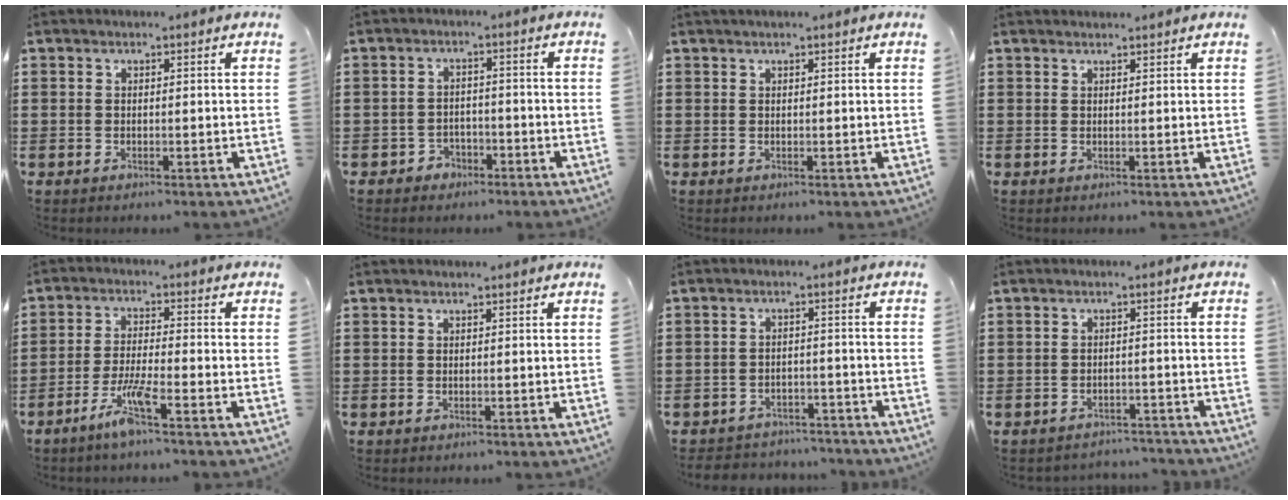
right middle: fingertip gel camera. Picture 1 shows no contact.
{"total": 2.3, "force": [-1.9, 1.2, 0.1], "torque": [-0.011, 0.002, -0.043]}
{"total": 0.6, "force": [0.5, 0.2, 0.2], "torque": [-0.005, 0.002, 0.009]}
{"total": 0.9, "force": [0.9, 0.1, 0.0], "torque": [0.005, -0.003, 0.016]}
{"total": 5.5, "force": [-3.6, 0.4, 4.2], "torque": [-0.088, -0.009, -0.067]}
{"total": 0.0}
{"total": 3.3, "force": [-3.2, 0.7, -0.3], "torque": [-0.003, 0.002, -0.071]}
{"total": 2.4, "force": [-2.3, 0.4, -0.3], "torque": [-0.003, 0.003, -0.053]}